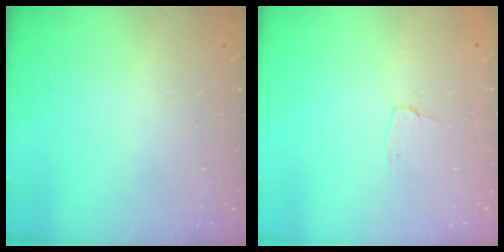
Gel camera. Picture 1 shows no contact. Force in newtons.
{"total": 2.7, "press": 2.7, "slide": 0.3}